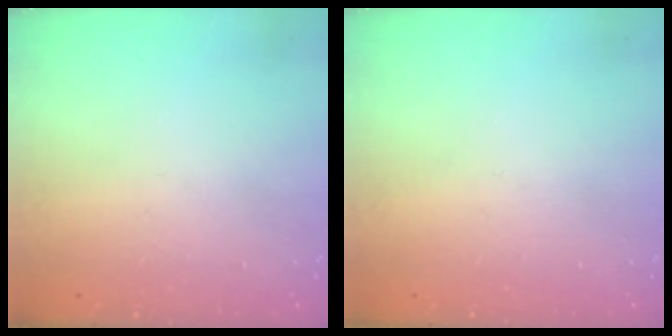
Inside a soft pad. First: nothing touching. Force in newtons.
{"total": 0.0}